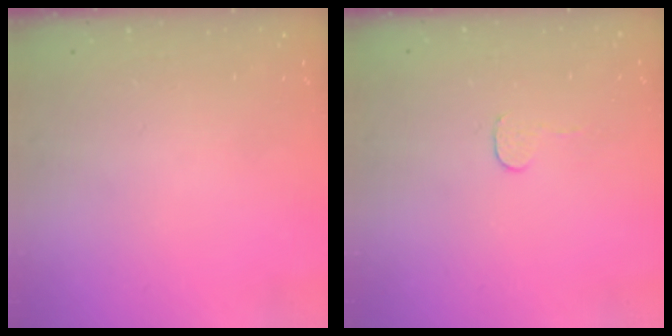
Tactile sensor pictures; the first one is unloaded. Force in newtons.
{"total": 3.0, "press": 3.0, "slide": 0.3}